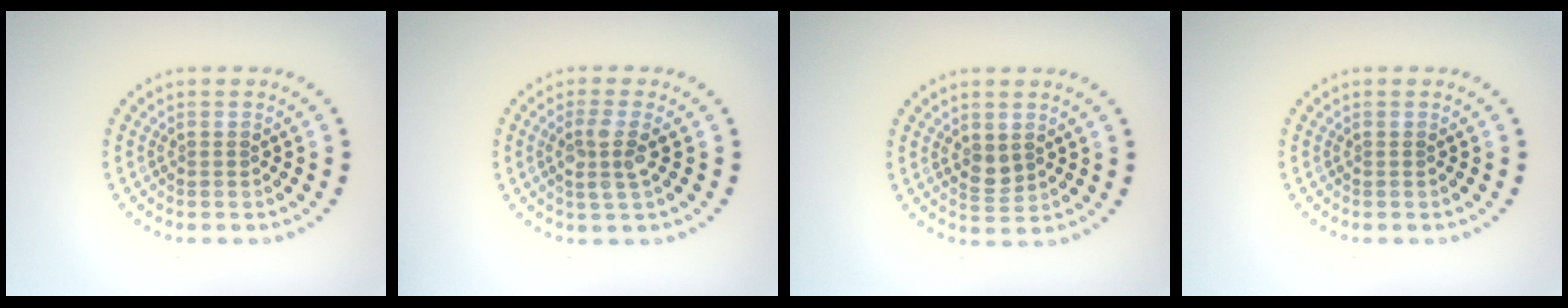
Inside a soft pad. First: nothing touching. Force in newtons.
{"total": 2.5, "press": 2.1, "slide": 1.3}
{"total": 1.7, "press": 1.7, "slide": 0.4}
{"total": 0.0}